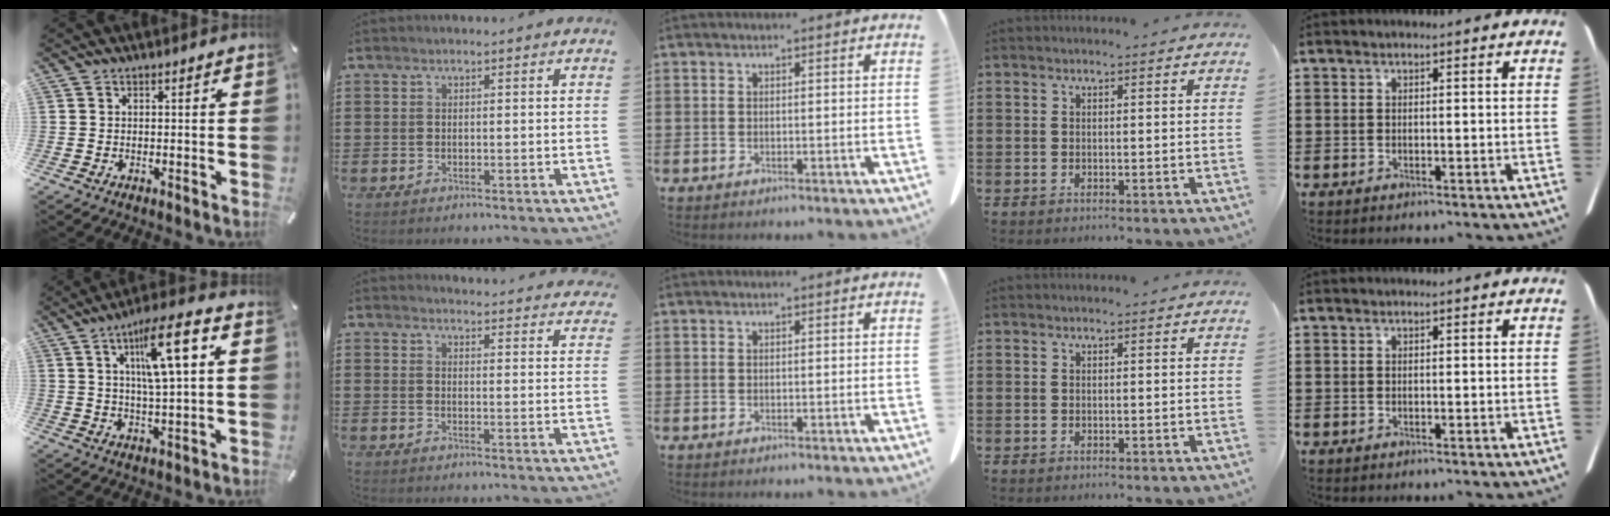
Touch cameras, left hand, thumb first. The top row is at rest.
{"thumb": {"total": 13.1, "force": [4.6, 3.0, 11.9], "torque": [-0.194, -0.004, 0.073]}, "index": {"total": 3.4, "force": [3.4, -0.1, 0.1], "torque": [-0.007, -0.023, 0.061]}}